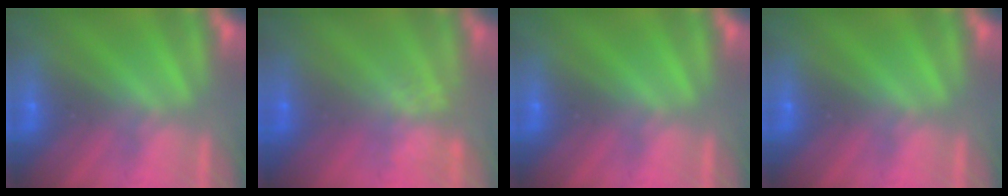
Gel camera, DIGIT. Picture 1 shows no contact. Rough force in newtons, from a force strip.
{"total": 3.8}
{"total": 0.0}
{"total": 0.0}